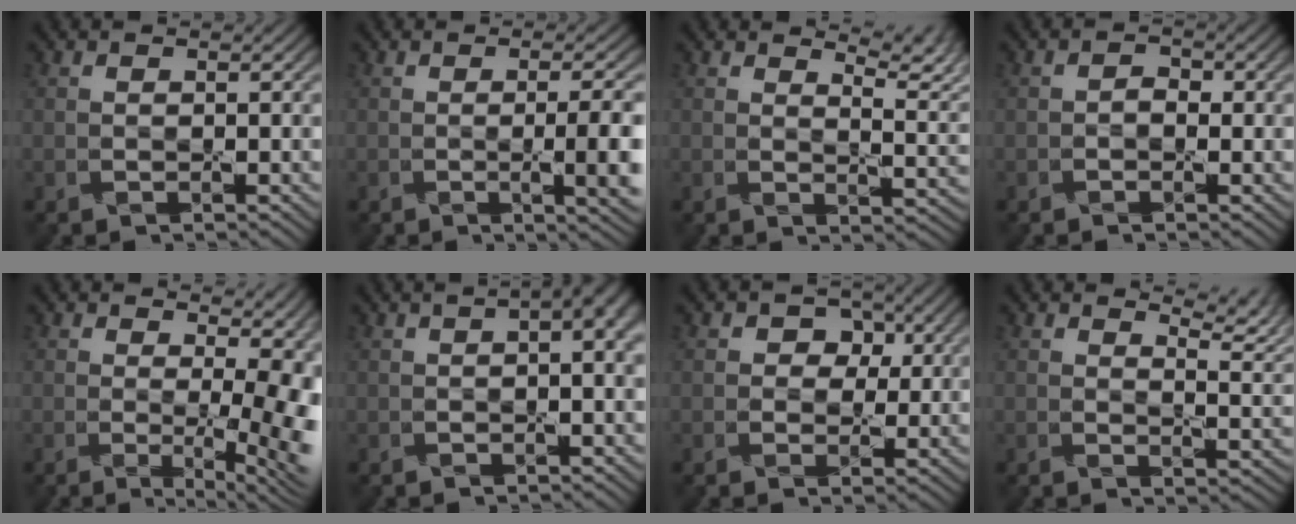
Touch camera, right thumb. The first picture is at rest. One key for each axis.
{"total": 6.3, "fx": -0.6, "fy": 2.0, "fz": 6.0, "tx": -0.076, "ty": -0.002, "tz": -0.003}
{"total": 6.8, "fx": 5.1, "fy": 1.4, "fz": 4.2, "tx": -0.062, "ty": 0.011, "tz": 0.071}
{"total": 1.0, "fx": -0.3, "fy": 0.7, "fz": 0.6, "tx": -0.006, "ty": 0.003, "tz": -0.006}
{"total": 11.0, "fx": 0.2, "fy": 4.2, "fz": 10.1, "tx": -0.087, "ty": 0.005, "tz": 0.004}
{"total": 4.8, "fx": 1.4, "fy": 1.4, "fz": 4.3, "tx": -0.054, "ty": 0.012, "tz": 0.018}
{"total": 3.6, "fx": 1.0, "fy": 3.0, "fz": 1.7, "tx": -0.011, "ty": 0.003, "tz": 0.000}
{"total": 5.6, "fx": 4.4, "fy": 1.2, "fz": 3.3, "tx": -0.053, "ty": 0.005, "tz": 0.066}